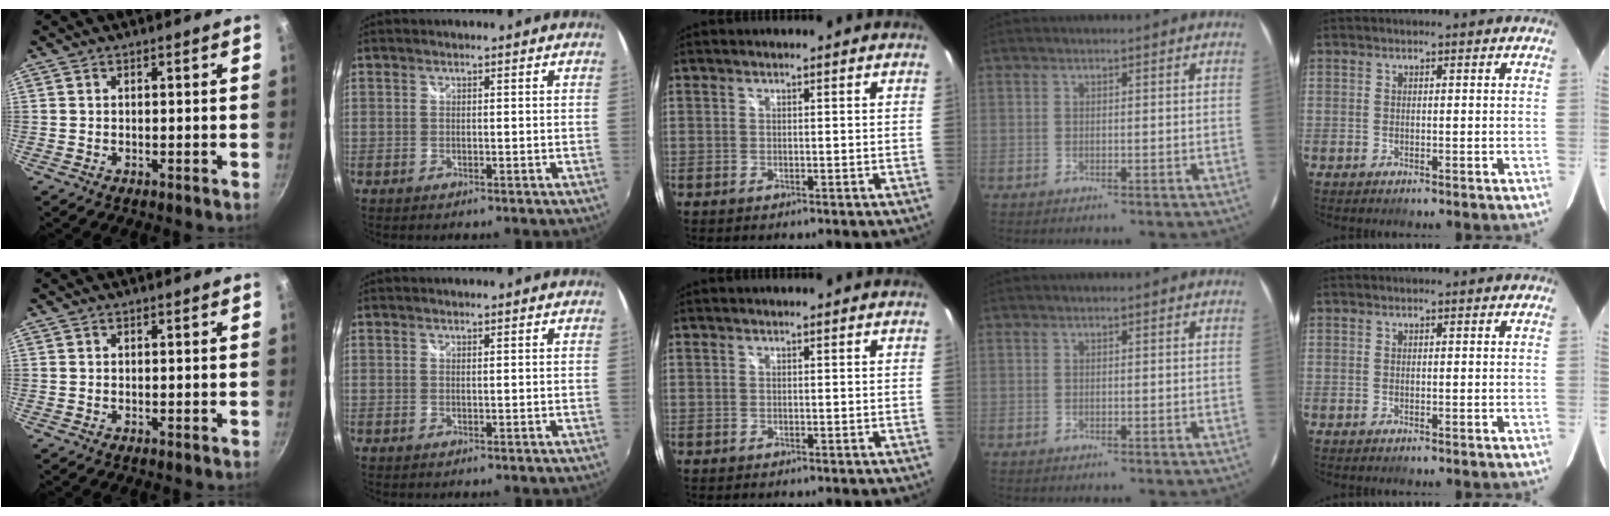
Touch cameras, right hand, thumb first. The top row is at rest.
{}